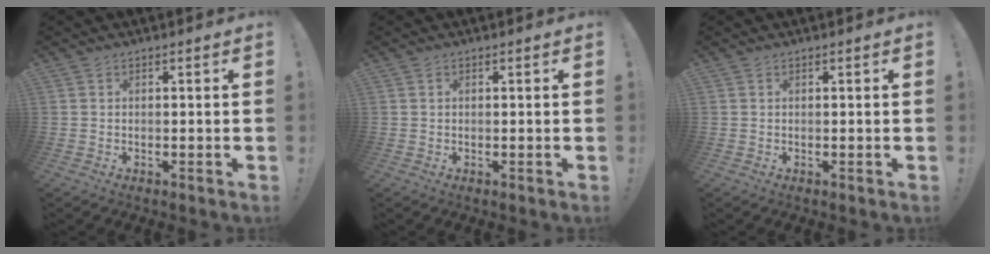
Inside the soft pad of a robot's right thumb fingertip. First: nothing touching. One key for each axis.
{"total": 0.0}
{"total": 0.0}